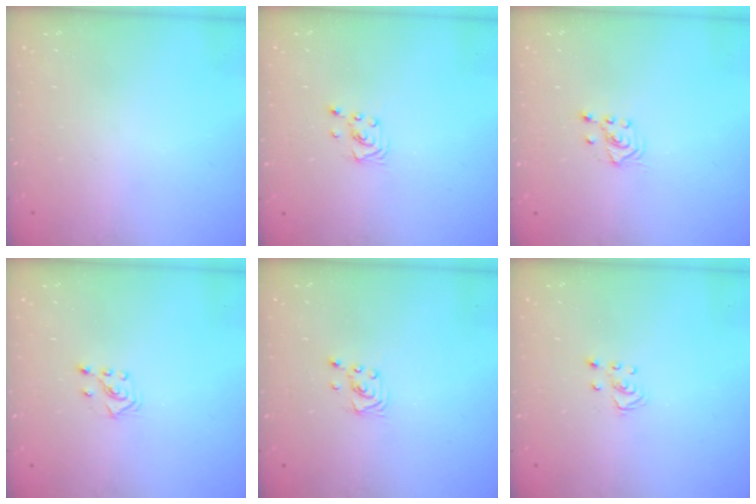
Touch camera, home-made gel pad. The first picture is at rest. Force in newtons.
{"total": 2.0, "press": 2.0, "slide": 0.1}
{"total": 2.1, "press": 2.0, "slide": 0.8}
{"total": 3.5, "press": 3.4, "slide": 0.9}
{"total": 2.0, "press": 2.0, "slide": 0.1}
{"total": 2.5, "press": 2.5, "slide": 0.2}